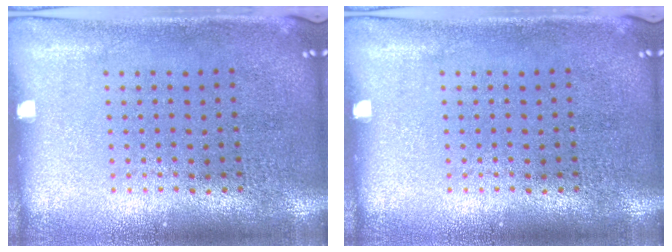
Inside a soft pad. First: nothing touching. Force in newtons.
{"total": 0.0}